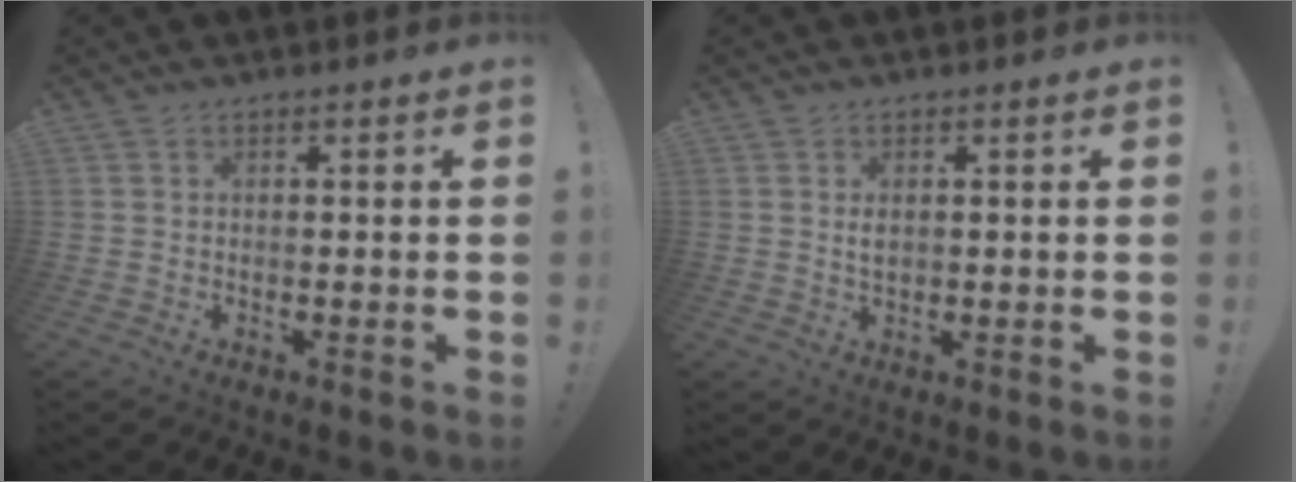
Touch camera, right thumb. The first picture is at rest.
{"total": 1.9, "force": [0.5, 1.1, 1.5], "torque": [-0.018, -0.003, 0.006]}